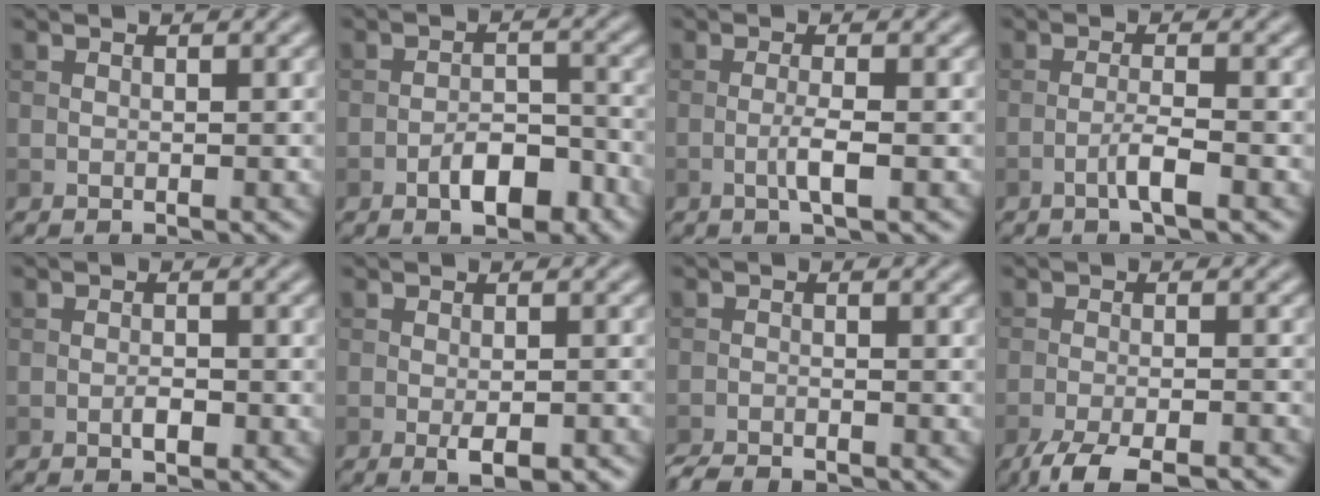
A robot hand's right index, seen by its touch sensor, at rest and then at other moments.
{"total": 4.4, "force": [-2.4, 2.0, 3.1], "torque": [-0.041, 0.008, -0.037]}
{"total": 2.2, "force": [-0.6, 0.2, 2.1], "torque": [-0.040, 0.002, -0.016]}
{"total": 2.3, "force": [-1.2, 0.2, 2.0], "torque": [-0.038, 0.007, -0.027]}
{"total": 1.4, "force": [-0.6, 0.6, 1.1], "torque": [-0.018, 0.001, -0.011]}
{"total": 3.0, "force": [-1.4, 1.1, 2.4], "torque": [-0.039, -0.007, -0.017]}
{"total": 2.6, "force": [-2.4, 0.3, 0.8], "torque": [-0.017, -0.006, -0.049]}
{"total": 6.1, "force": [-4.8, 1.3, 3.5], "torque": [-0.057, -0.013, -0.084]}